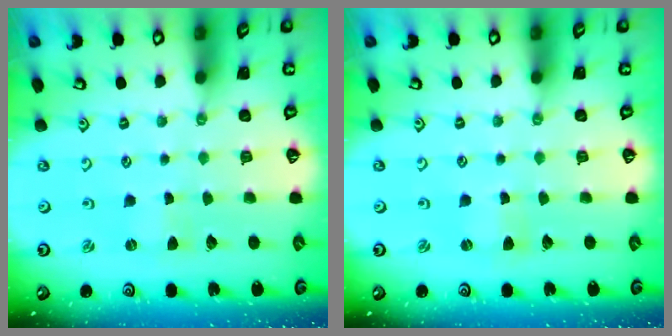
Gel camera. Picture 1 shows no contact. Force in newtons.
{"total": 0.7, "press": 0.7, "slide": 0.3}